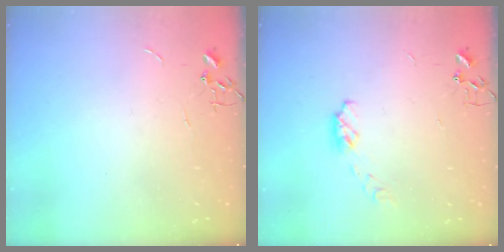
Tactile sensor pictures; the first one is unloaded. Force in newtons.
{"total": 5.0, "press": 4.9, "slide": 0.7}